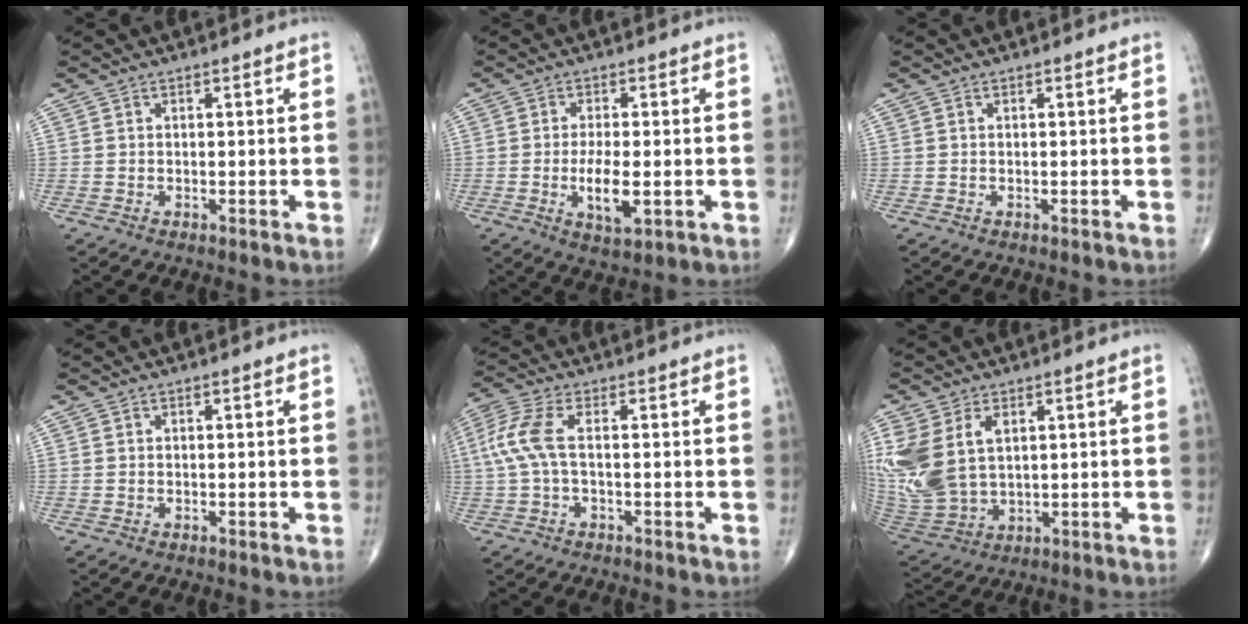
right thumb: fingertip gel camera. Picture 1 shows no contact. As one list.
[{"total": 6.9, "force": [-1.4, 2.5, 6.2], "torque": [-0.111, -0.012, -0.021]}, {"total": 0.0}, {"total": 0.0}, {"total": 6.8, "force": [0.1, 2.5, 6.3], "torque": [-0.176, 0.020, -0.002]}, {"total": 16.8, "force": [4.1, 11.0, 12.0], "torque": [-0.299, -0.009, 0.099]}]